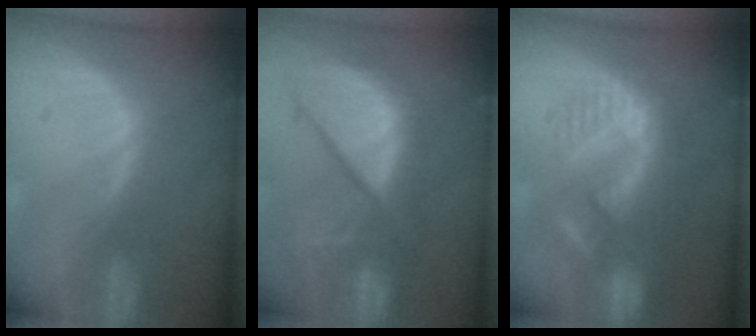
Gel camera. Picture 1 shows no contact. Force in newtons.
{"total": 13.1, "press": 10.9, "slide": 7.3}
{"total": 10.9, "press": 9.6, "slide": 5.1}